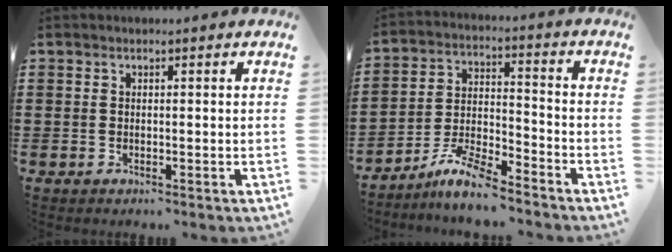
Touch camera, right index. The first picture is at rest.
{"total": 7.3, "force": [-6.5, 0.7, 3.3], "torque": [-0.073, -0.001, -0.125]}